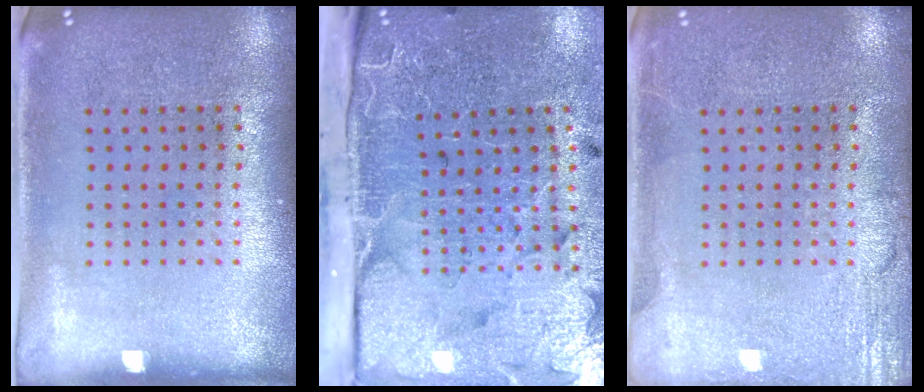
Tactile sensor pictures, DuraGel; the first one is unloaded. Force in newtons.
{"total": 5.0, "press": 4.0, "slide": 3.1}
{"total": 2.7, "press": 2.7, "slide": 0.3}